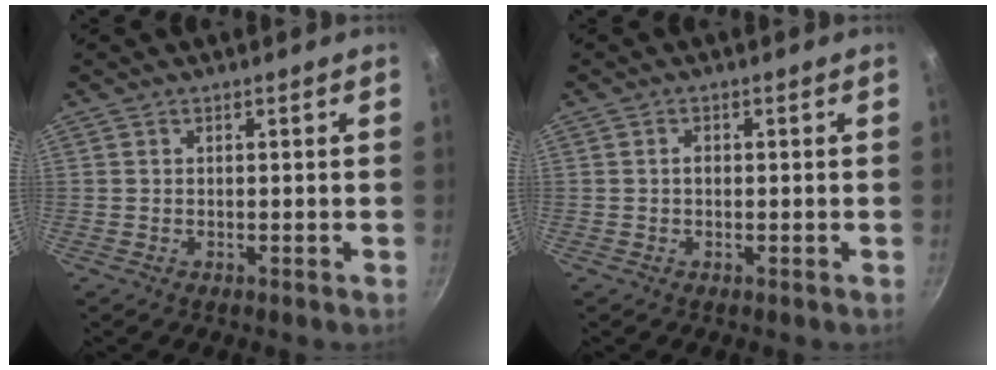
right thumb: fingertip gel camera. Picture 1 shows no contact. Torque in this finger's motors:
{"motor_torque": [0.12, 0.32, 0.45, 0.07, 0.03]}